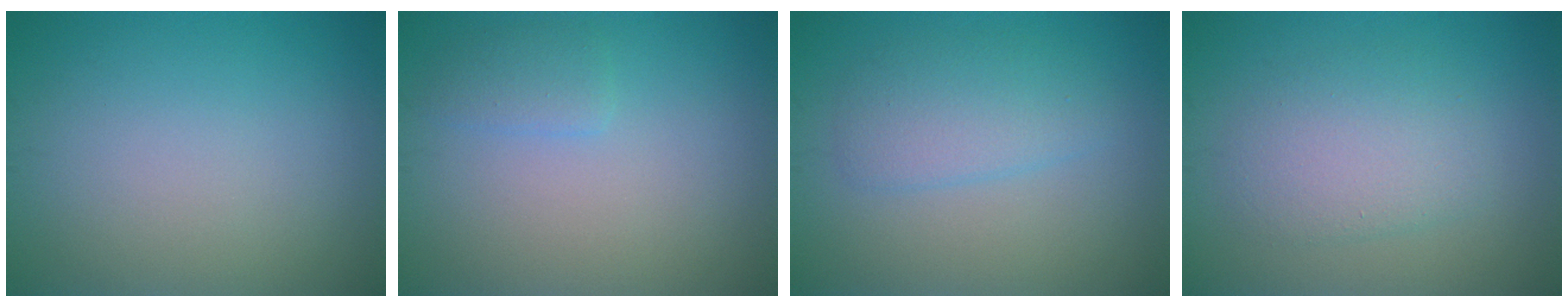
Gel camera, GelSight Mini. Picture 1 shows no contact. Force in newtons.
{"total": 1.5, "press": 1.5, "slide": 0.1}
{"total": 3.0, "press": 3.0, "slide": 0.2}
{"total": 3.6, "press": 3.6, "slide": 0.3}